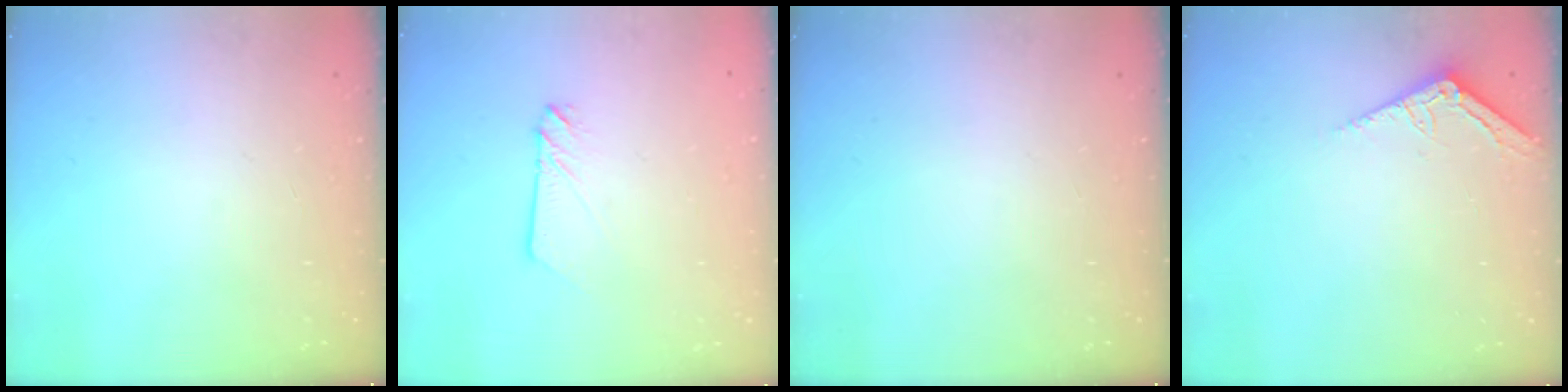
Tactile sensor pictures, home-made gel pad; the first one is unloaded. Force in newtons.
{"total": 2.3, "press": 2.3, "slide": 0.3}
{"total": 0.0}
{"total": 3.2, "press": 3.2, "slide": 0.3}